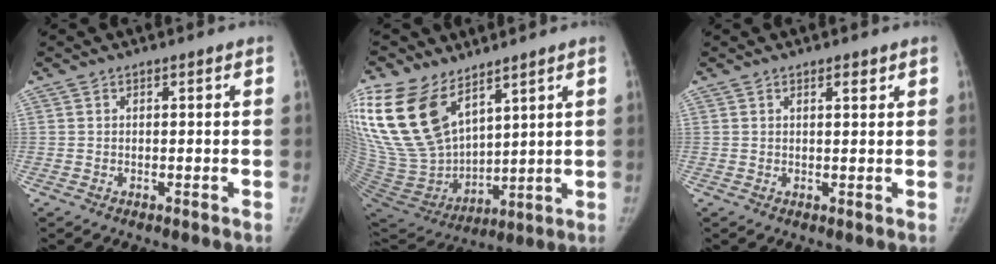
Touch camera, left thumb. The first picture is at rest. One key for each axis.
{"total": 21.1, "fx": 11.9, "fy": 11.8, "fz": 12.9, "tx": -0.261, "ty": -0.052, "tz": 0.243}
{"total": 1.1, "fx": 0.7, "fy": 0.5, "fz": 0.7, "tx": 0.000, "ty": -0.003, "tz": 0.010}